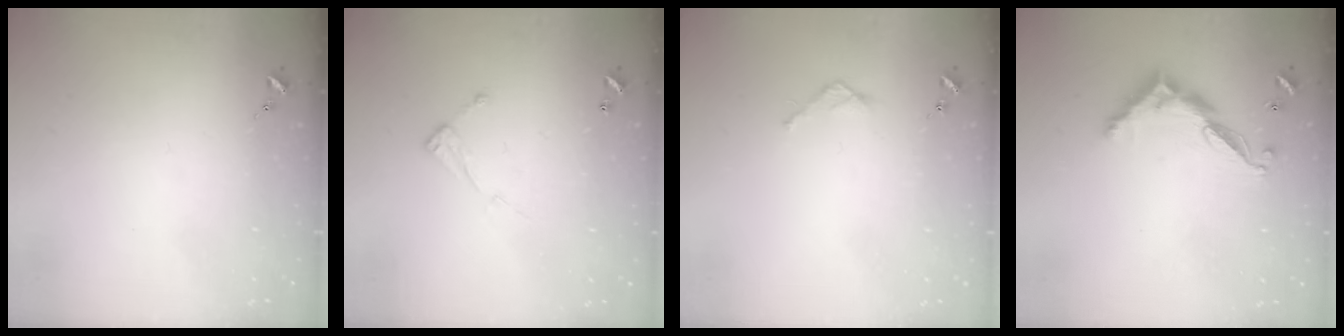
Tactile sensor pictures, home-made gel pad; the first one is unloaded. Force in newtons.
{"total": 7.1, "press": 7.1, "slide": 0.3}
{"total": 2.7, "press": 2.7, "slide": 0.2}
{"total": 11.7, "press": 11.7, "slide": 0.3}